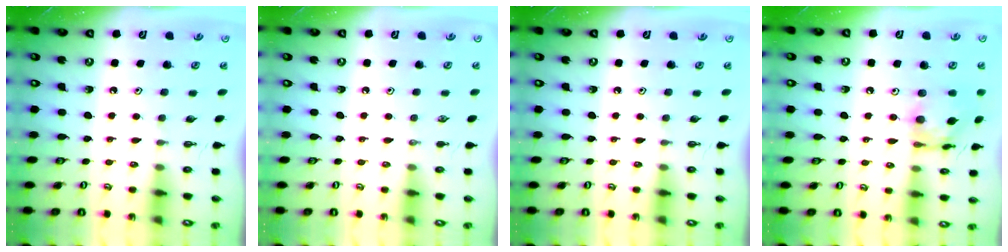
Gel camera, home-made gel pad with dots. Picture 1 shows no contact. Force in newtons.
{"total": 0.0}
{"total": 0.0}
{"total": 13.1, "press": 13.0, "slide": 1.0}